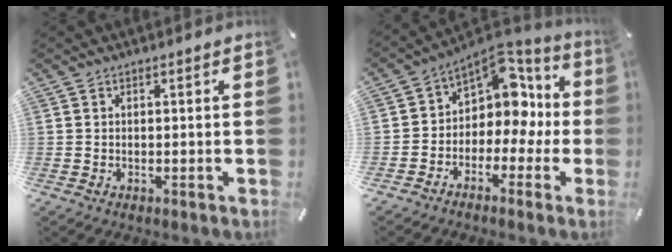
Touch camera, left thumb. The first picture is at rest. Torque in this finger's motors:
{"motor_torque": [0.28, 0.23, 0.68, 0.28, 0.10]}